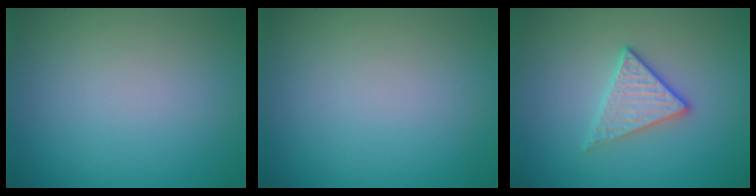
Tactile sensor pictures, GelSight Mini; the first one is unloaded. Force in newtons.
{"total": 0.0}
{"total": 2.8, "press": 2.5, "slide": 1.2}